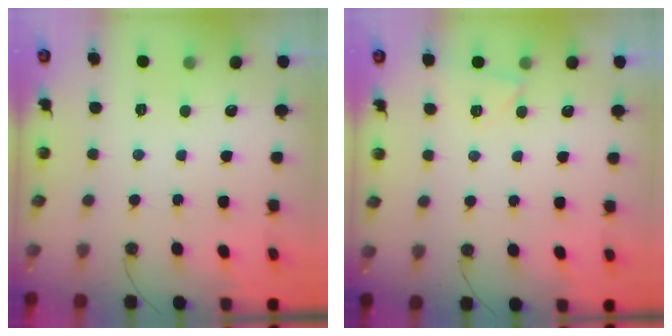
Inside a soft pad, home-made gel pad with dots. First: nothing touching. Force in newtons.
{"total": 3.1, "press": 2.9, "slide": 1.1}